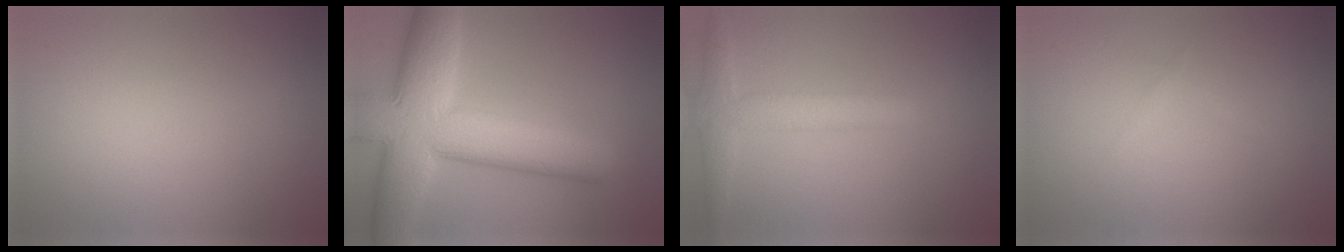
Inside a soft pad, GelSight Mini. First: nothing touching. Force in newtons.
{"total": 12.5, "press": 12.5, "slide": 0.6}
{"total": 3.5, "press": 3.5, "slide": 0.2}
{"total": 0.5, "press": 0.5, "slide": 0.1}